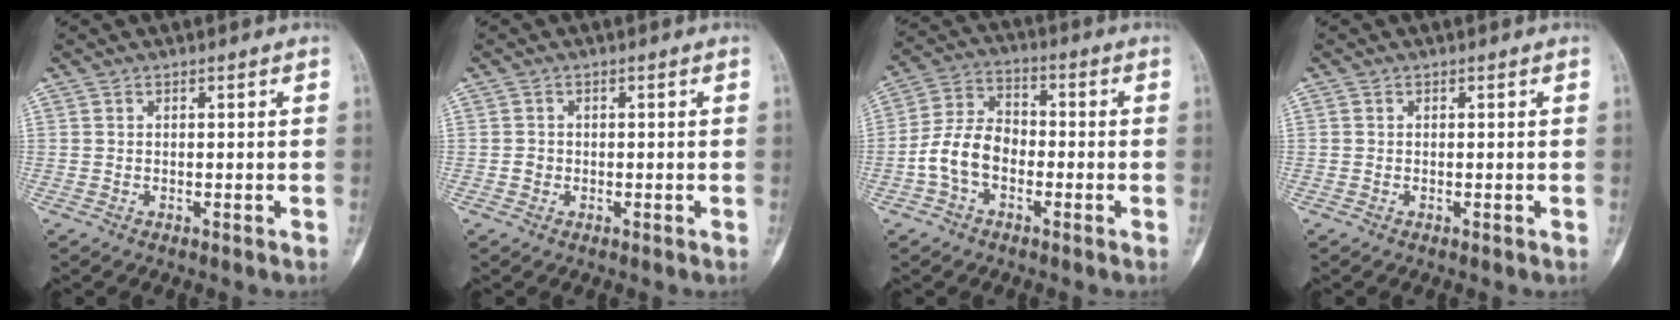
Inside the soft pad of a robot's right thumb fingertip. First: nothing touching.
{"total": 1.2, "force": [-0.3, 1.1, 0.3], "torque": [-0.001, 0.005, -0.005]}
{"total": 9.2, "force": [-2.6, 6.3, 6.2], "torque": [-0.110, 0.038, -0.060]}
{"total": 0.0}